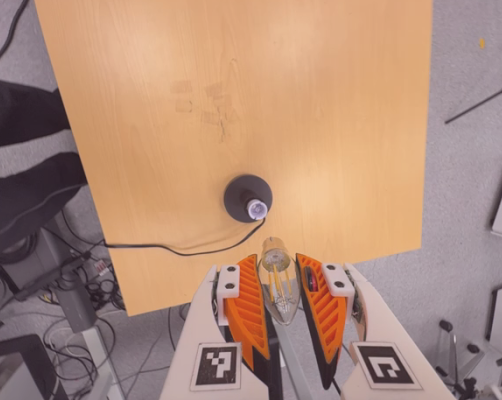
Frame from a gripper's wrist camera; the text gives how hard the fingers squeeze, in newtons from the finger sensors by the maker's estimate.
{"total": 13.1, "left": 14.5, "right": 11.6}